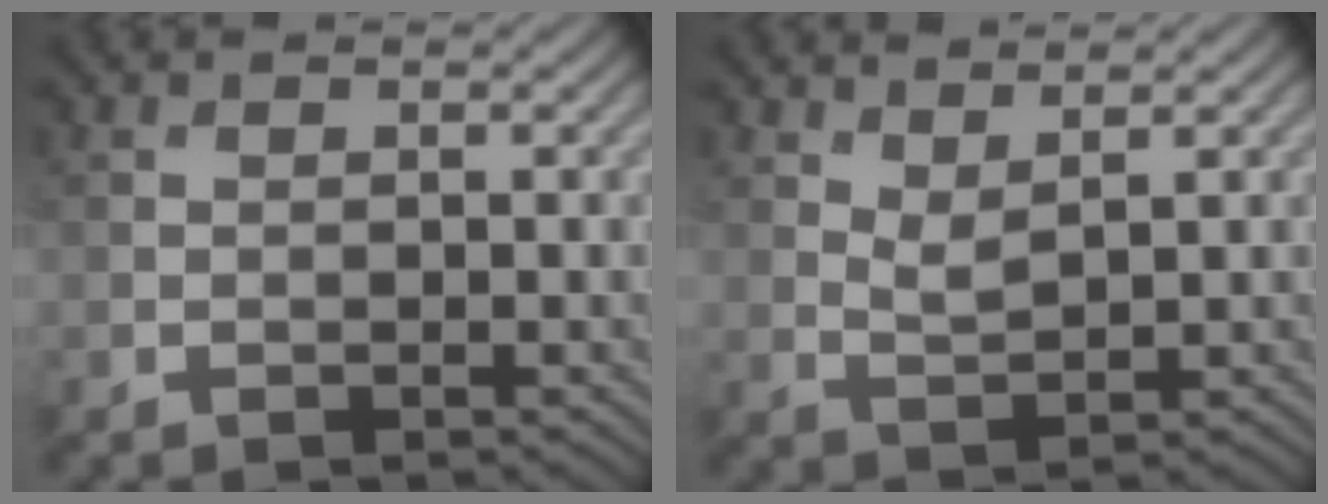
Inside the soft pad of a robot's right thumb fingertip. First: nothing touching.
{"total": 2.3, "force": [1.7, 0.5, 1.3], "torque": [-0.033, -0.004, 0.039]}